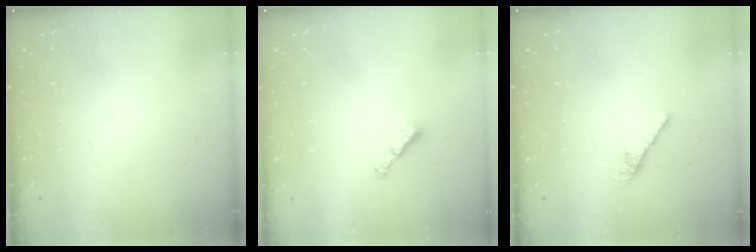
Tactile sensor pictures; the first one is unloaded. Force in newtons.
{"total": 2.9, "press": 2.8, "slide": 0.6}
{"total": 0.0}